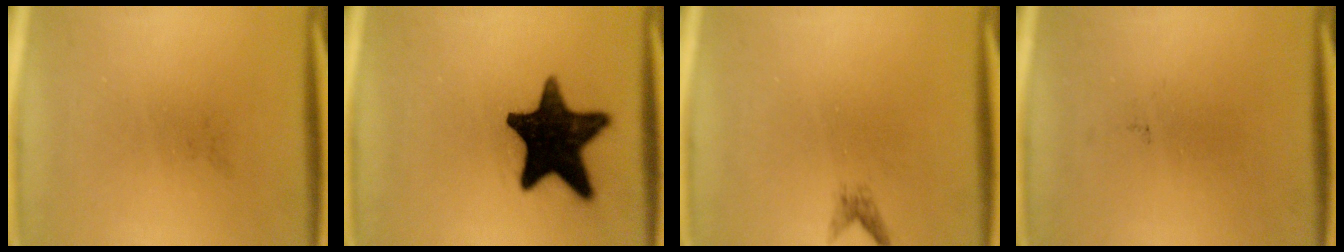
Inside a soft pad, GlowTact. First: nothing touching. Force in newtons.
{"total": 17.2}
{"total": 1.1}
{"total": 0.0}